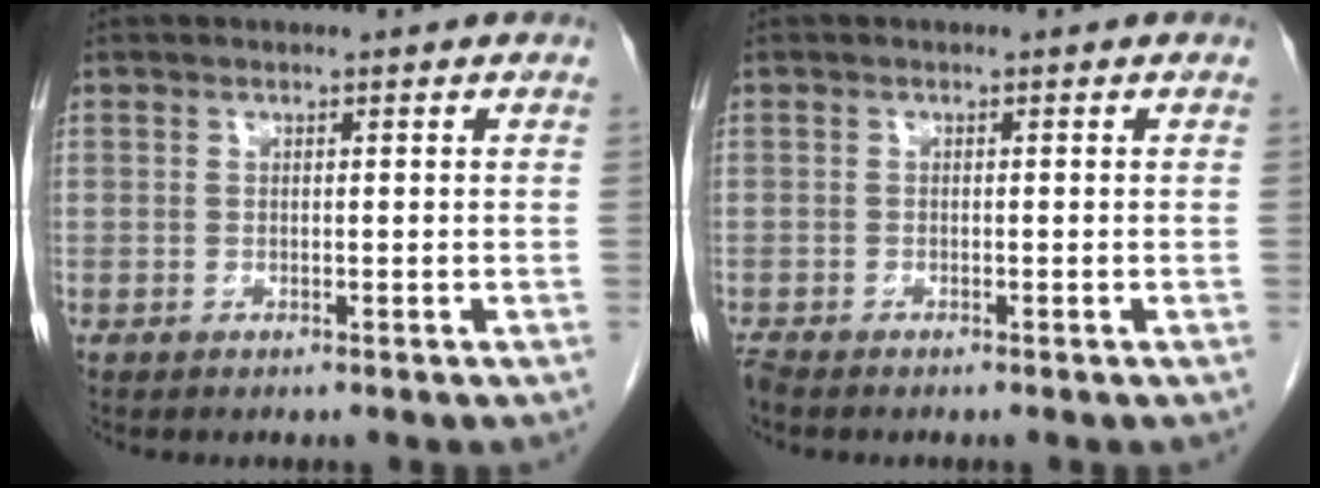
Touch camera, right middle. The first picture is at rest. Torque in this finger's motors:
{"motor_torque": [0.09, -0.05, -0.02, 0.01]}